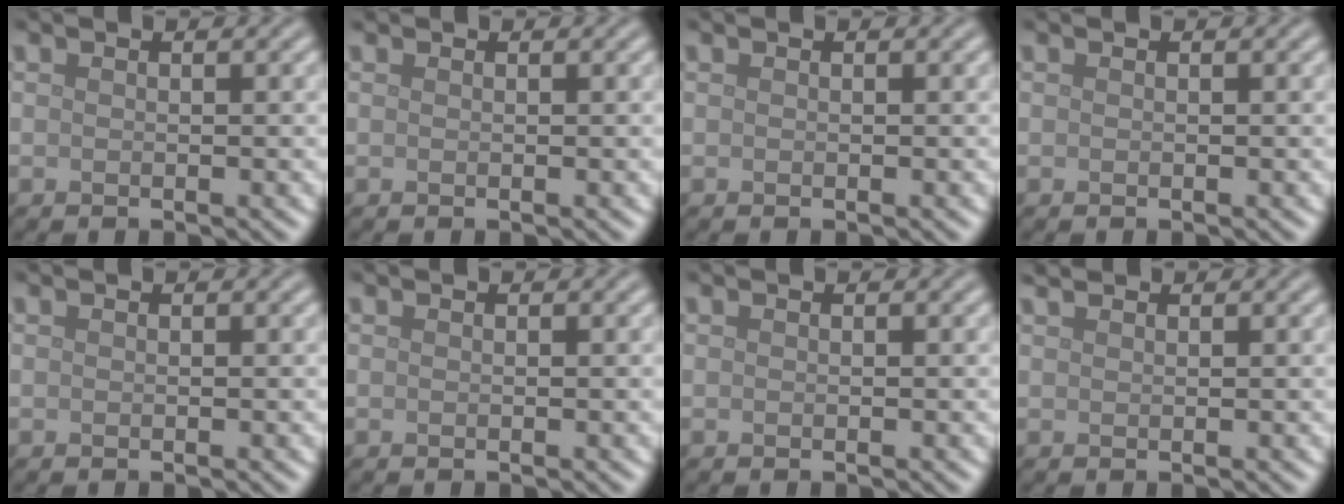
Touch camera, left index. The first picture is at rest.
{"total": 0.0}
{"total": 0.0}
{"total": 0.0}
{"total": 0.0}
{"total": 0.0}
{"total": 0.0}
{"total": 1.1, "force": [1.0, 0.3, 0.3], "torque": [-0.009, 0.004, 0.020]}